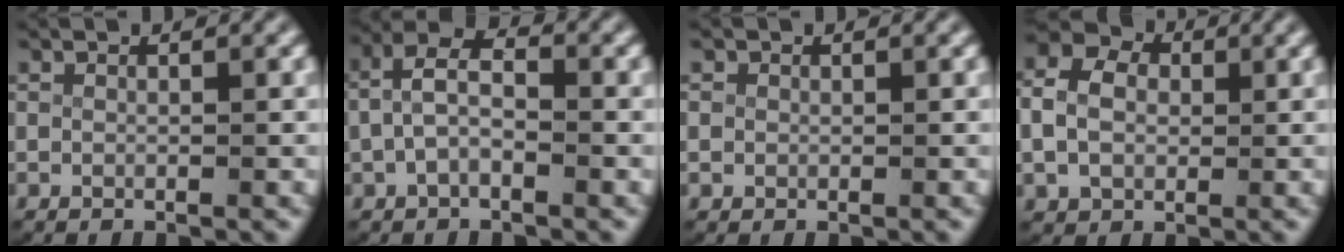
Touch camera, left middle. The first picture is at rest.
{"total": 3.9, "force": [0.0, 2.3, 3.2], "torque": [-0.057, -0.003, -0.003]}
{"total": 1.3, "force": [0.1, 1.2, 0.2], "torque": [-0.016, -0.009, 0.006]}
{"total": 6.8, "force": [0.9, 5.6, 3.7], "torque": [-0.080, 0.009, 0.007]}